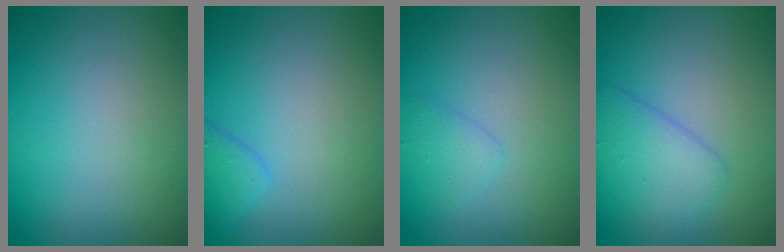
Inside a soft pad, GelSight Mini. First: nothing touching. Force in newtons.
{"total": 1.9, "press": 1.9, "slide": 0.1}
{"total": 1.3, "press": 1.3, "slide": 0.1}
{"total": 3.4, "press": 3.4, "slide": 0.1}